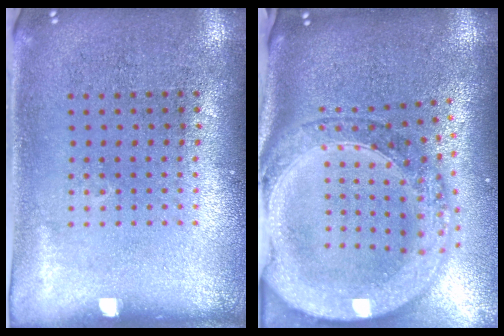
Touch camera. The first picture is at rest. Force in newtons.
{"total": 3.5, "press": 2.8, "slide": 2.1}